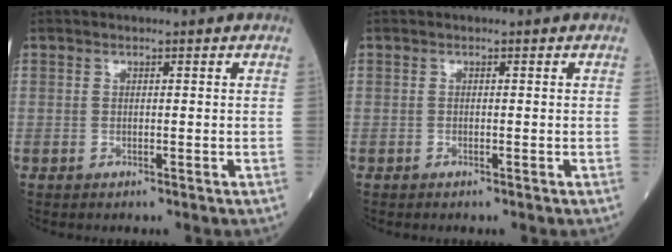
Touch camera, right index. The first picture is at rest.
{"total": 0.0}